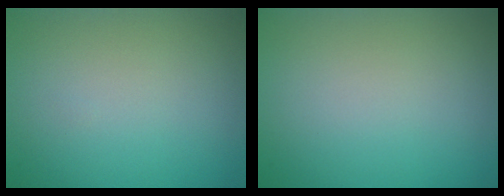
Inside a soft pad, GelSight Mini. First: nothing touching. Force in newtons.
{"total": 0.0}